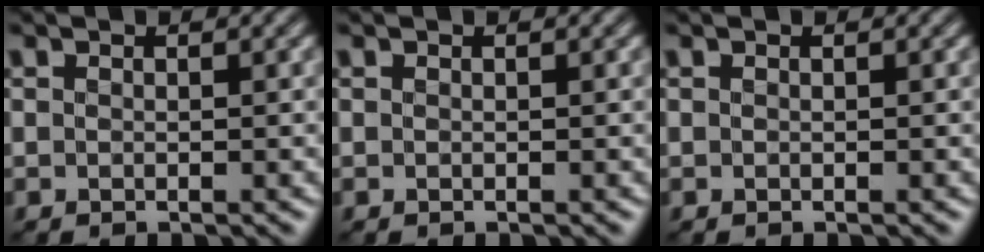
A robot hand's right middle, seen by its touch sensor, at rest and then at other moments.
{"total": 0.0}
{"total": 0.0}